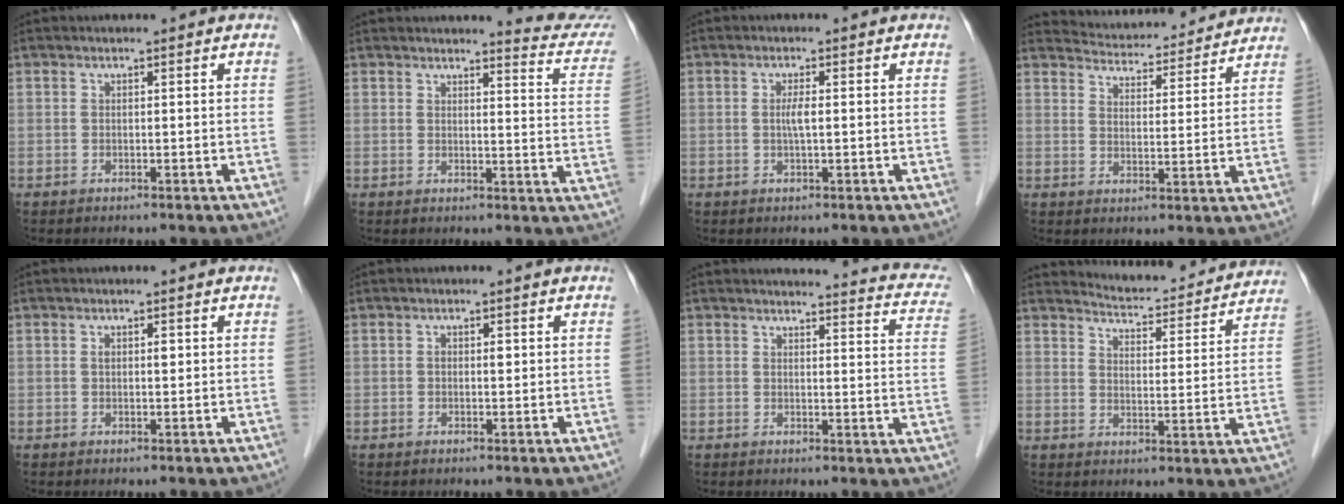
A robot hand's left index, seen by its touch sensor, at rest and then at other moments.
{"total": 8.9, "force": [8.8, 0.3, 1.3], "torque": [-0.005, -0.065, 0.075]}
{"total": 1.8, "force": [-0.1, 0.1, 1.8], "torque": [-0.036, -0.003, -0.003]}
{"total": 13.8, "force": [13.4, 2.4, 2.5], "torque": [-0.028, 0.007, 0.170]}
{"total": 1.3, "force": [0.2, 0.6, 1.2], "torque": [-0.022, 0.003, 0.003]}
{"total": 1.1, "force": [0.0, 0.6, 1.0], "torque": [-0.016, -0.001, -0.001]}
{"total": 14.8, "force": [13.8, 2.7, 4.5], "torque": [-0.024, -0.051, 0.120]}
{"total": 14.5, "force": [14.1, 2.1, 2.5], "torque": [-0.026, -0.022, 0.166]}